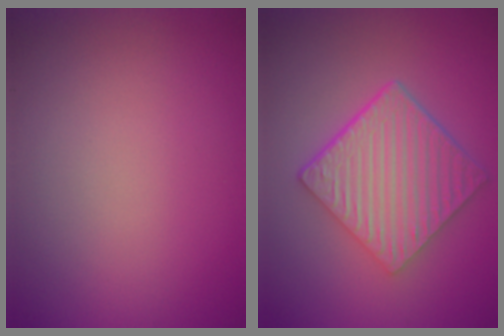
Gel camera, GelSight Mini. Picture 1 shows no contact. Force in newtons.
{"total": 6.6, "press": 4.7, "slide": 4.7}